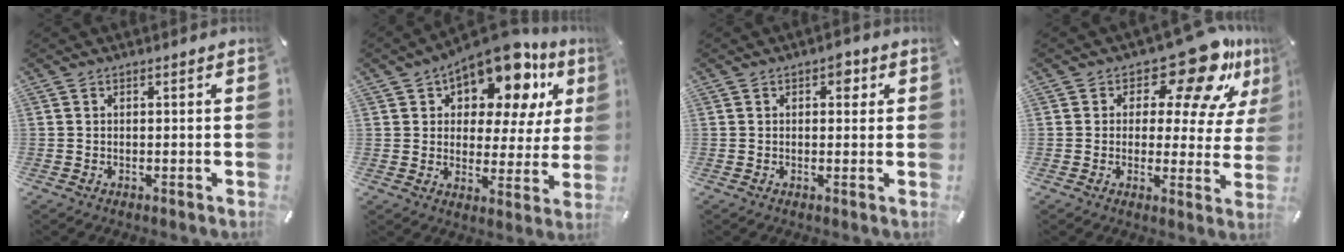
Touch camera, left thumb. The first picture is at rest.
{"total": 15.2, "force": [10.9, 7.4, 7.6], "torque": [-0.123, -0.081, 0.190]}
{"total": 3.1, "force": [1.1, 2.0, 2.1], "torque": [-0.014, -0.004, 0.009]}
{"total": 16.3, "force": [11.0, 6.5, 10.0], "torque": [-0.141, -0.081, 0.182]}